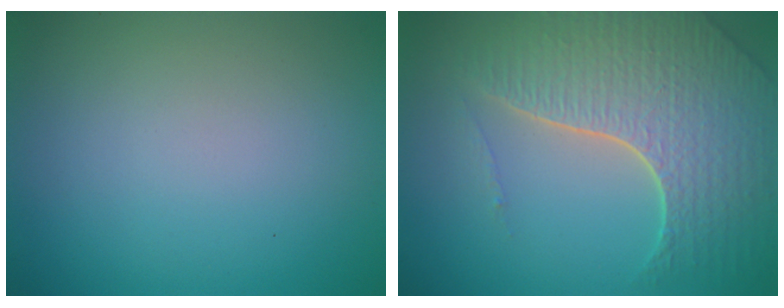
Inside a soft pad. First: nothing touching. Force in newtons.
{"total": 7.1, "press": 5.2, "slide": 4.8}